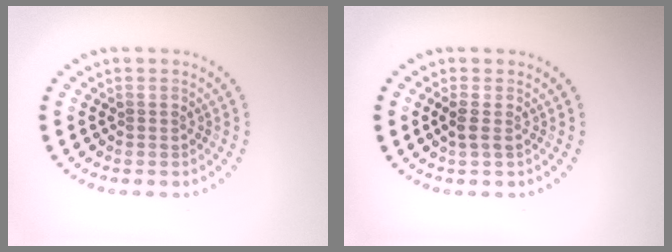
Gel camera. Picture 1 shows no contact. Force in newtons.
{"total": 1.2, "press": 1.0, "slide": 0.6}